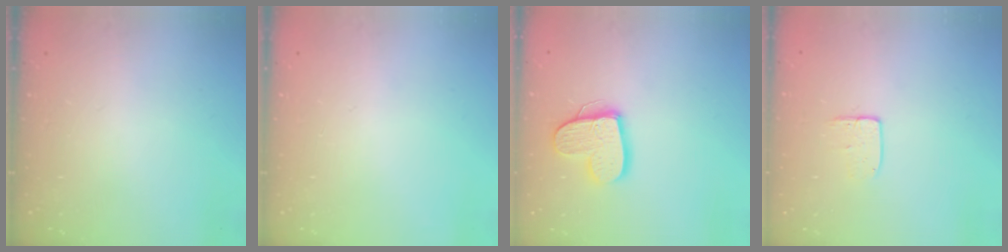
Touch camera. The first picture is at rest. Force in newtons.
{"total": 0.0}
{"total": 12.9, "press": 12.9, "slide": 1.0}
{"total": 5.4, "press": 5.4, "slide": 0.4}